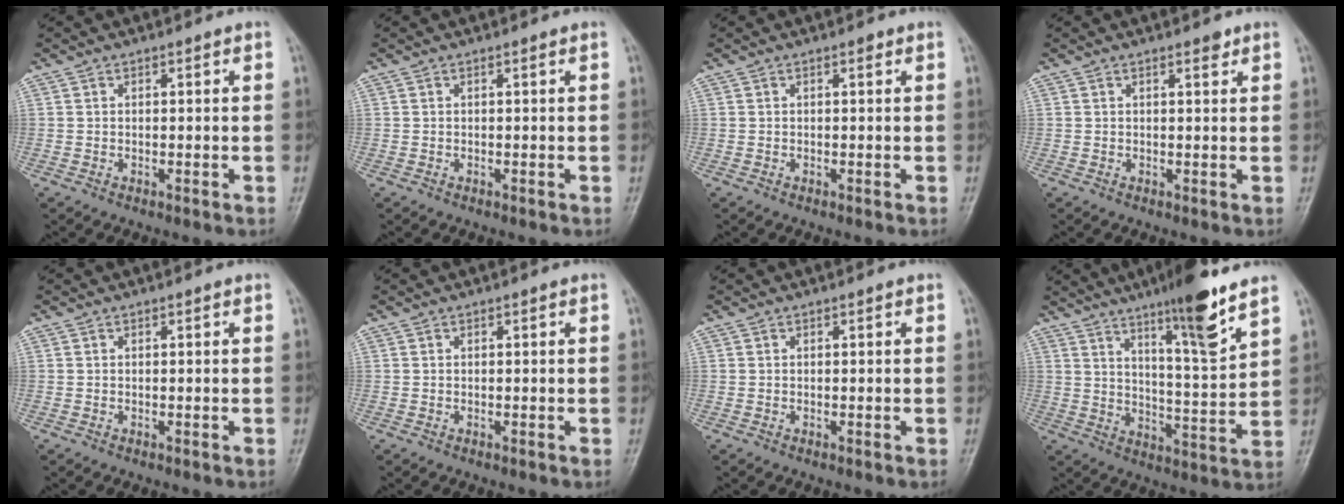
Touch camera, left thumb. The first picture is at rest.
{"total": 0.0}
{"total": 0.5, "force": [0.2, 0.3, 0.3], "torque": [-0.001, 0.001, 0.000]}
{"total": 1.3, "force": [0.9, 0.5, 0.8], "torque": [-0.007, -0.004, 0.011]}
{"total": 0.0}
{"total": 0.0}
{"total": 0.0}
{"total": 13.7, "force": [8.9, 1.5, 10.2], "torque": [-0.155, -0.058, 0.146]}